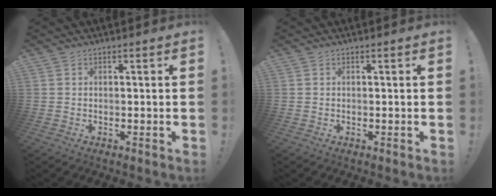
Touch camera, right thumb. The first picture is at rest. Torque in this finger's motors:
{"motor_torque": [-0.10, 0.15, 0.25, -0.24, -0.09]}